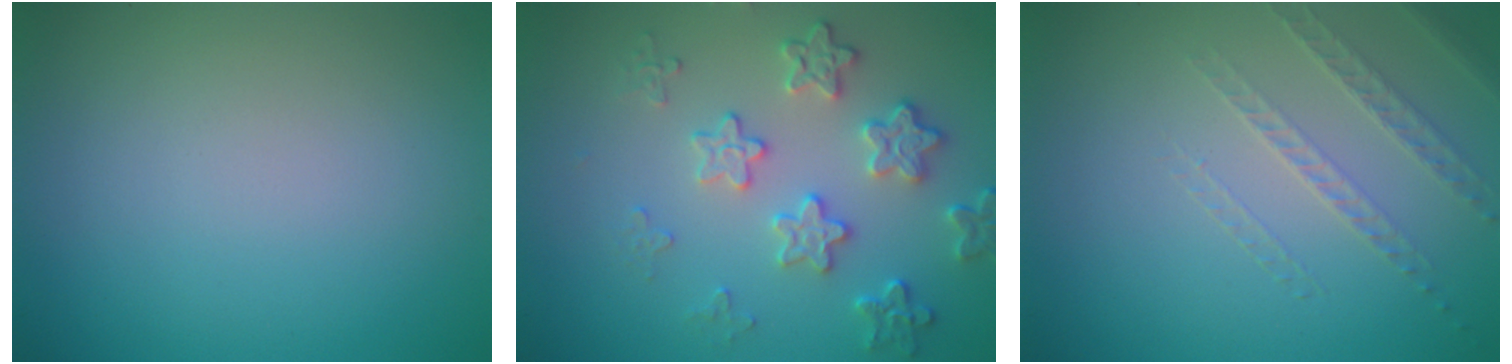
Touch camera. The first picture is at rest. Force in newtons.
{"total": 4.0, "press": 3.5, "slide": 1.9}
{"total": 1.4, "press": 1.0, "slide": 0.9}